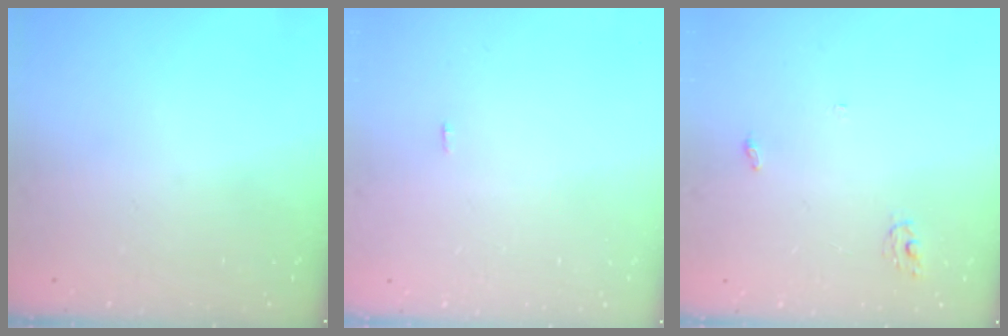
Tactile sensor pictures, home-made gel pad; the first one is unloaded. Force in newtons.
{"total": 6.1, "press": 1.7, "slide": 5.9}
{"total": 2.8, "press": 2.8, "slide": 0.2}